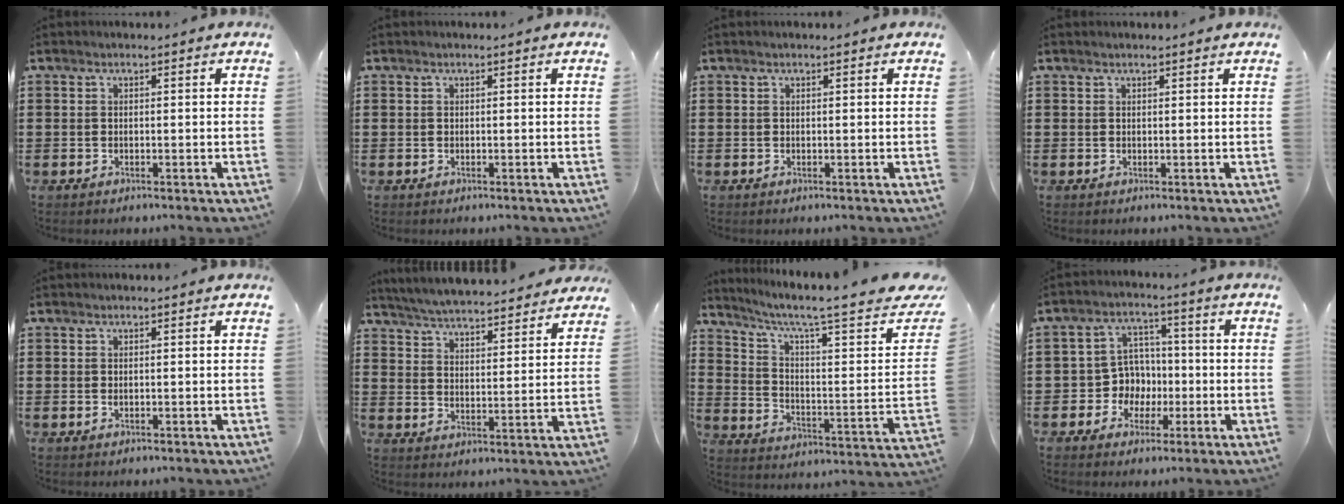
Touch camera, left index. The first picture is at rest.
{"total": 0.0}
{"total": 0.0}
{"total": 0.6, "force": [0.5, 0.0, 0.3], "torque": [-0.006, -0.001, 0.011]}
{"total": 0.0}
{"total": 5.4, "force": [5.4, -0.4, 0.7], "torque": [-0.041, -0.039, 0.091]}
{"total": 7.1, "force": [5.4, 0.7, 4.6], "torque": [-0.102, -0.041, 0.083]}
{"total": 6.3, "force": [-0.7, 6.0, 1.7], "torque": [-0.052, 0.016, -0.011]}